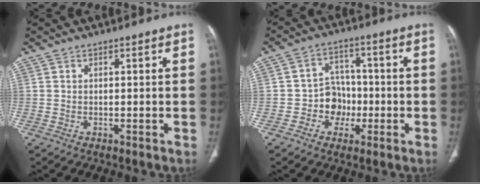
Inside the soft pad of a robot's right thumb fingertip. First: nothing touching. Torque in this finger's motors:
{"motor_torque": [0.58, 0.51, 0.34, 0.14, -0.01]}